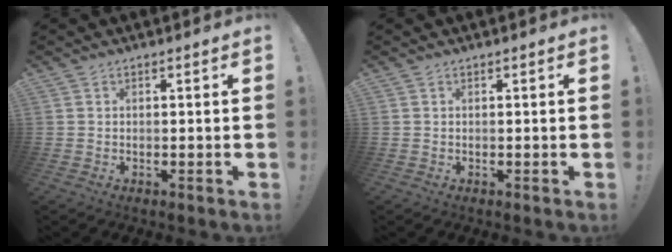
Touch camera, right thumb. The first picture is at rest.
{"total": 0.0}